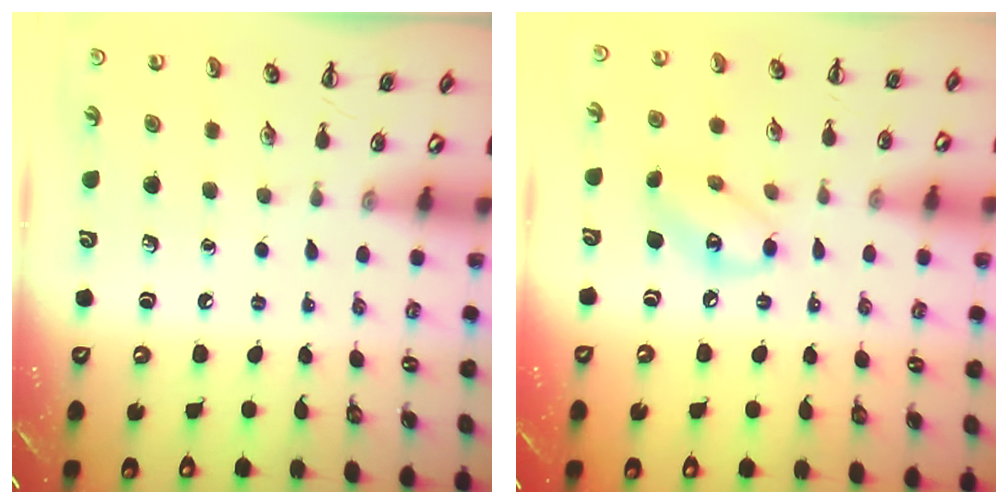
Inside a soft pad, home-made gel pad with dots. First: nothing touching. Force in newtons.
{"total": 8.0, "press": 7.9, "slide": 0.8}